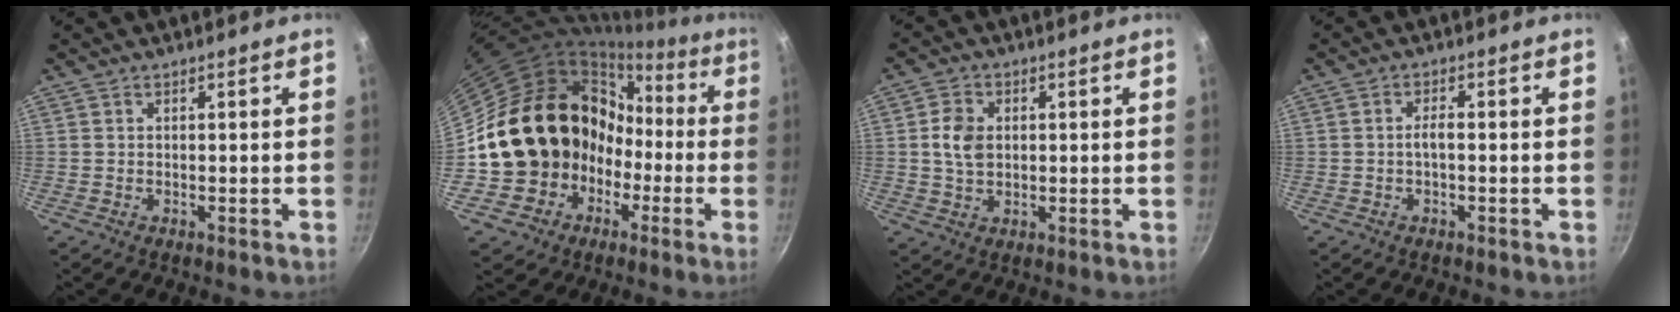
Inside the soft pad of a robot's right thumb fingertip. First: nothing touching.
{"total": 19.3, "force": [-1.6, 17.0, 9.1], "torque": [-0.118, 0.062, -0.006]}
{"total": 5.7, "force": [0.8, 4.1, 3.9], "torque": [-0.060, 0.002, 0.013]}
{"total": 1.9, "force": [-0.4, 0.6, 1.7], "torque": [-0.034, 0.012, -0.009]}